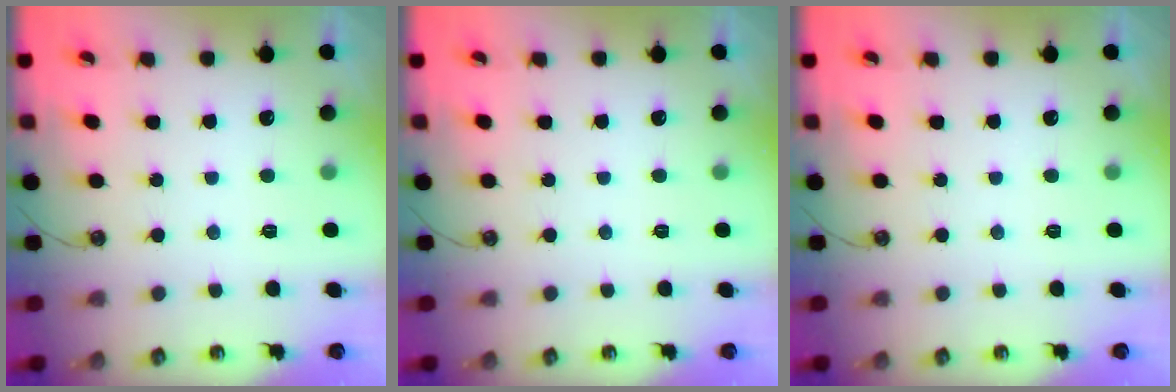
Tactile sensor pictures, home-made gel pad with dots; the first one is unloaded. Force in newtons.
{"total": 0.0}
{"total": 0.0}